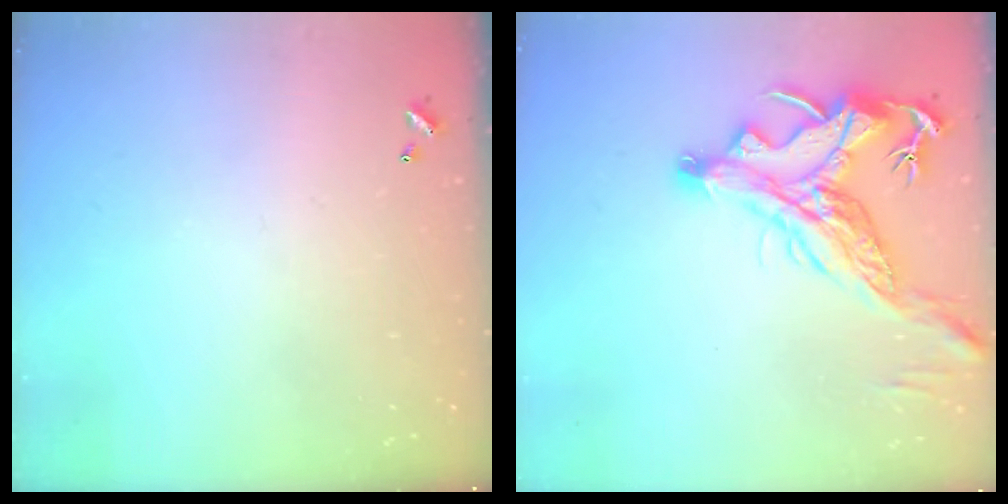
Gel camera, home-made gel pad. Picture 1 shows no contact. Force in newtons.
{"total": 4.7, "press": 4.5, "slide": 1.2}